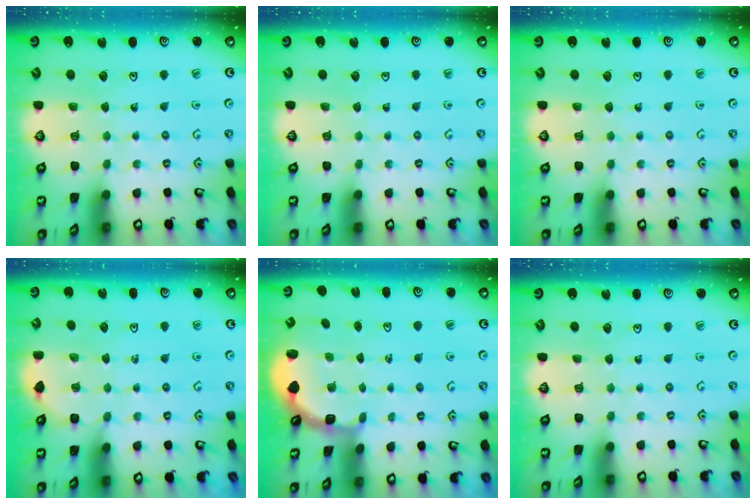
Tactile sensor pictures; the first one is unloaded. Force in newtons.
{"total": 0.0}
{"total": 0.0}
{"total": 3.3, "press": 3.0, "slide": 1.5}
{"total": 2.4, "press": 1.7, "slide": 1.6}
{"total": 0.0}